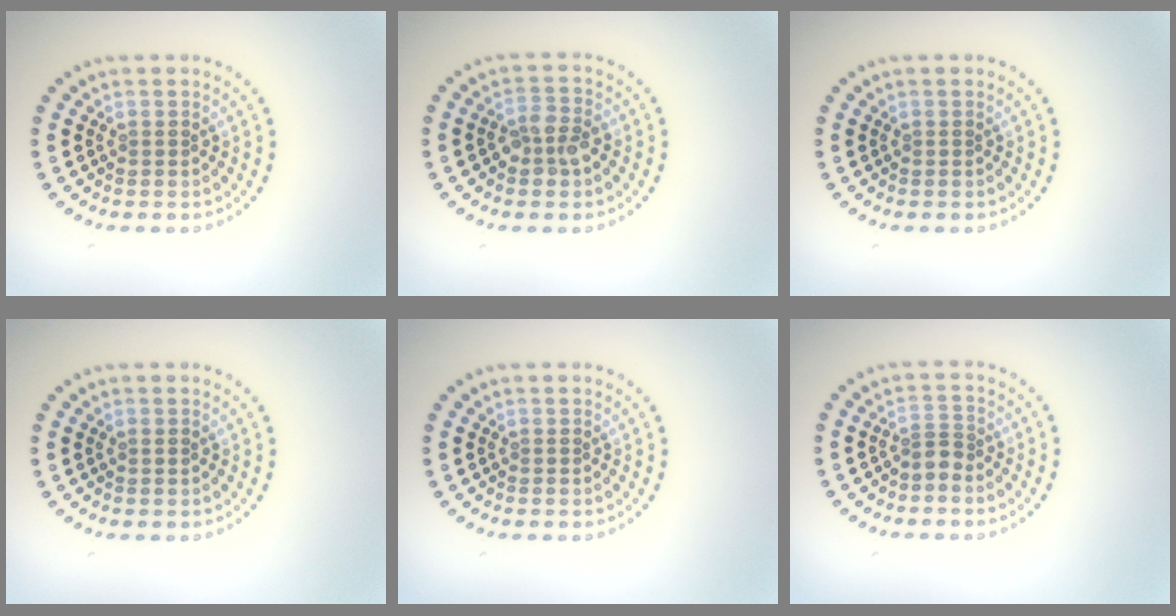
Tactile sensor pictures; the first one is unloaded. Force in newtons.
{"total": 2.6, "press": 2.4, "slide": 1.0}
{"total": 0.0}
{"total": 0.6, "press": 0.6, "slide": 0.1}
{"total": 0.0}
{"total": 1.4, "press": 0.9, "slide": 1.0}